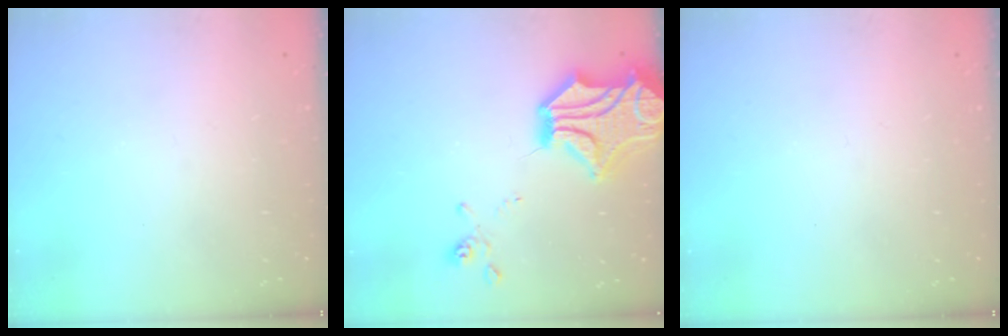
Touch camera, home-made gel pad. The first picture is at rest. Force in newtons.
{"total": 10.0, "press": 9.6, "slide": 2.9}
{"total": 0.0}